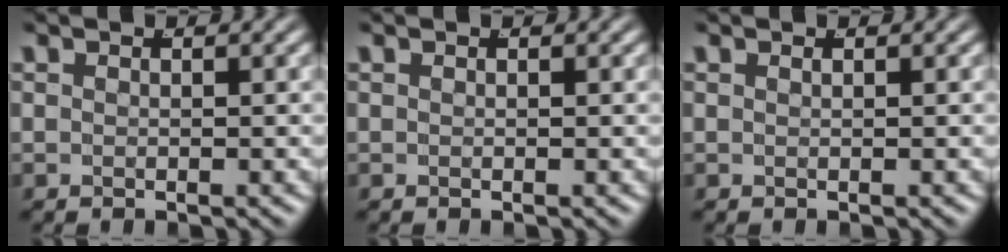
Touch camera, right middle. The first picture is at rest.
{"total": 0.0}
{"total": 0.0}